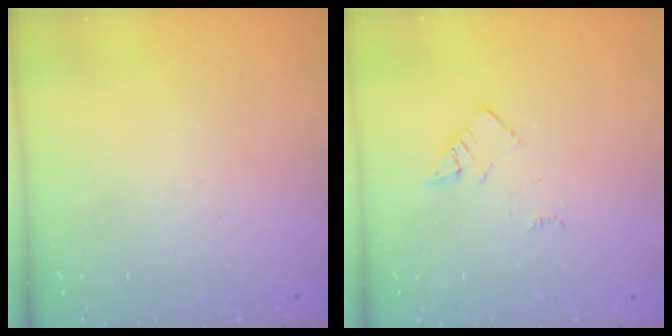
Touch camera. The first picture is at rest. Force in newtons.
{"total": 2.1, "press": 2.1, "slide": 0.3}